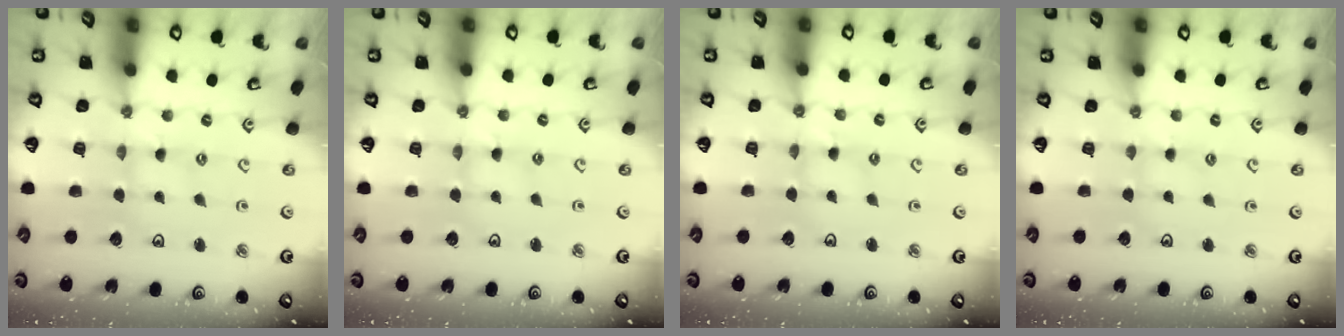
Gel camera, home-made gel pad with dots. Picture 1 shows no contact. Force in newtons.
{"total": 1.0, "press": 0.9, "slide": 0.2}
{"total": 2.6, "press": 2.6, "slide": 0.4}
{"total": 1.7, "press": 1.6, "slide": 0.3}